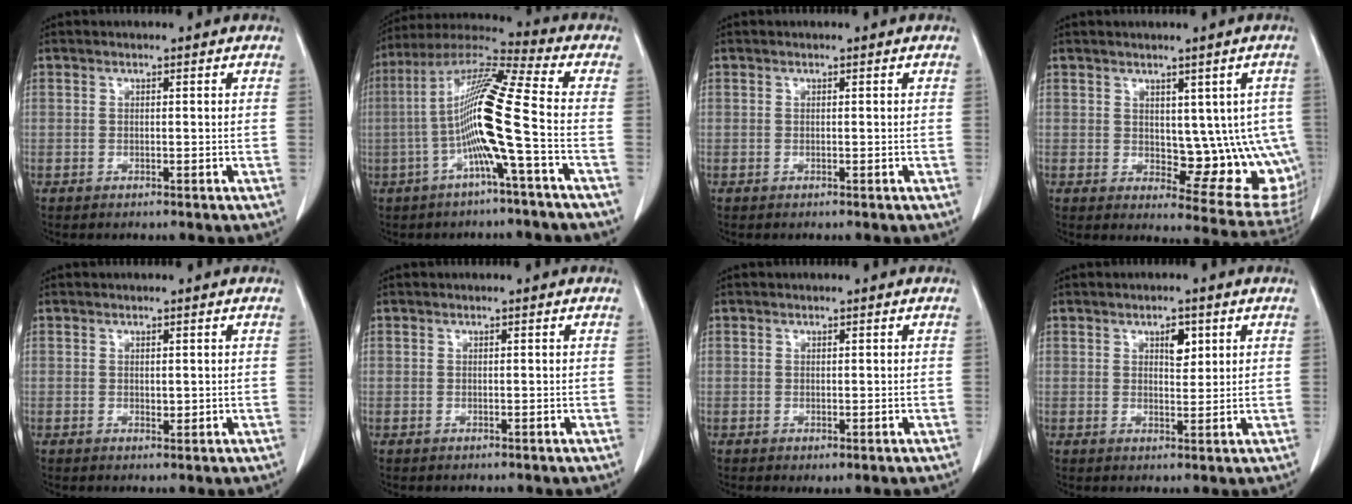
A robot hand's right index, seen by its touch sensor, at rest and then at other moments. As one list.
[{"total": 13.6, "force": [-2.8, -1.2, 13.3], "torque": [-0.255, 0.012, -0.067]}, {"total": 0.0}, {"total": 11.5, "force": [0.5, 5.8, 9.9], "torque": [-0.097, -0.001, 0.021]}, {"total": 0.9, "force": [0.1, 0.5, 0.7], "torque": [-0.012, -0.004, 0.005]}, {"total": 0.0}, {"total": 1.7, "force": [-0.7, 0.9, 1.2], "torque": [-0.021, -0.004, -0.002]}, {"total": 3.0, "force": [1.4, 1.4, 2.3], "torque": [-0.033, -0.002, 0.024]}]